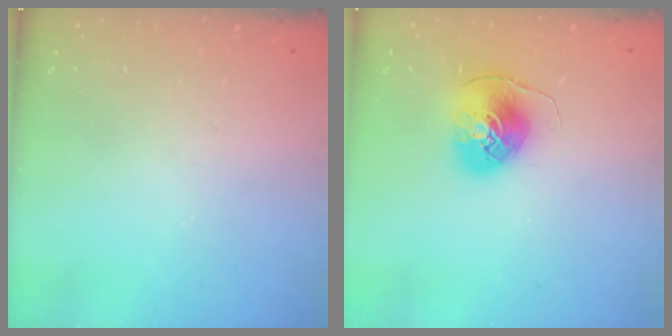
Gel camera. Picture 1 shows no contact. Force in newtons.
{"total": 8.8, "press": 8.7, "slide": 0.8}